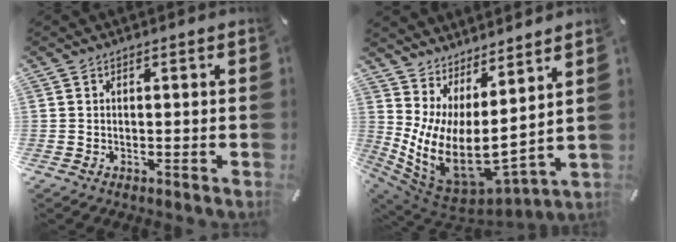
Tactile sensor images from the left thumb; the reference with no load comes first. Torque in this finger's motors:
{"motor_torque": [2.50, 2.50, 0.96, -0.78, 0.38]}